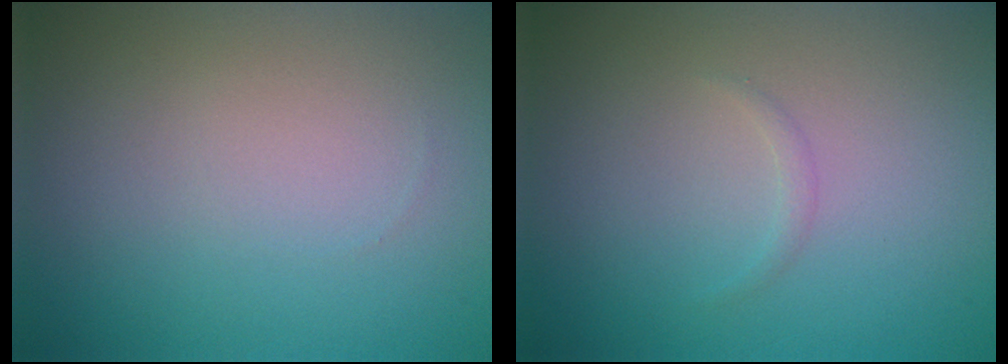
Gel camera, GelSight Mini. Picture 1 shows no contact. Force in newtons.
{"total": 0.5, "press": 0.5, "slide": 0.0}